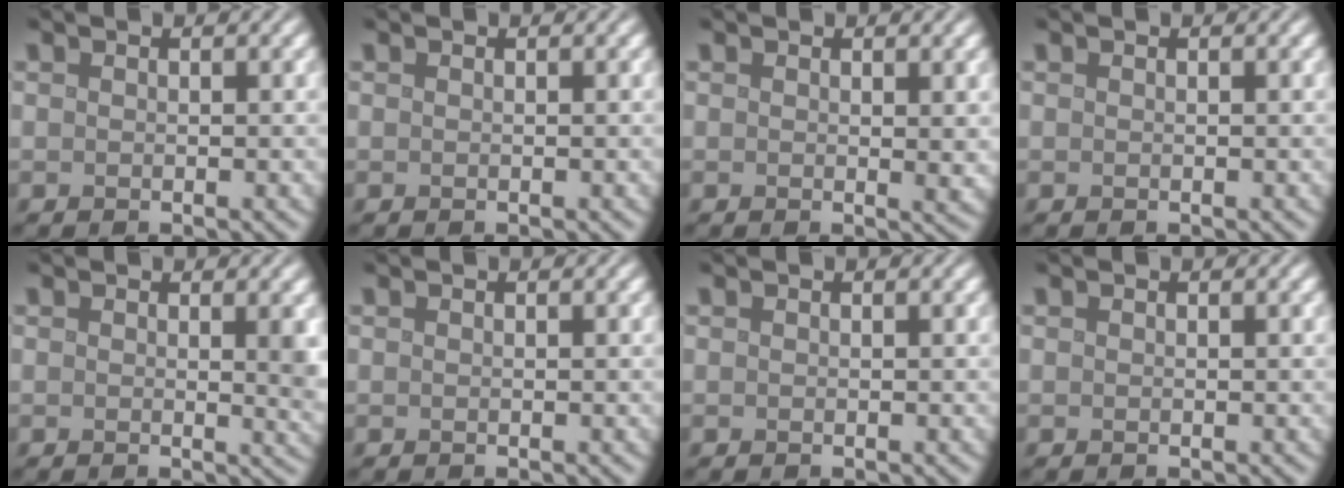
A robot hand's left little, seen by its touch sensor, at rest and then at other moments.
{"total": 0.0}
{"total": 1.0, "force": [0.4, 0.1, 0.9], "torque": [-0.010, -0.004, 0.006]}
{"total": 0.0}
{"total": 2.4, "force": [0.6, 0.7, 2.2], "torque": [-0.018, -0.002, 0.007]}
{"total": 0.0}
{"total": 0.0}
{"total": 0.0}